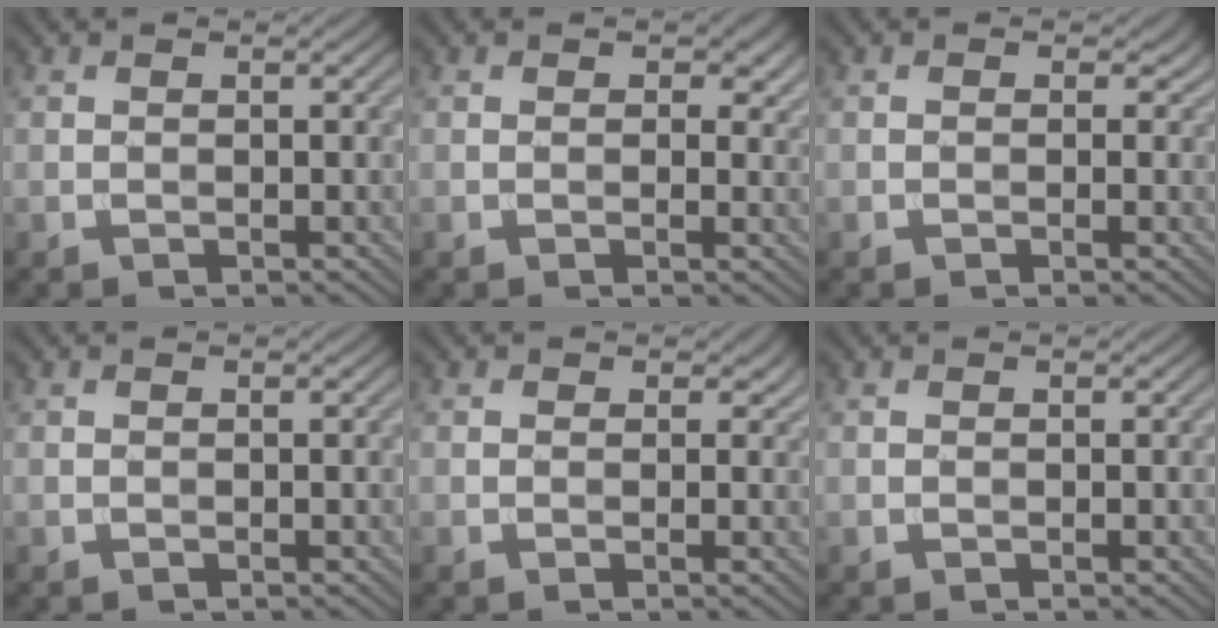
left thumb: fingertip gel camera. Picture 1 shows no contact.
{"total": 2.1, "force": [0.8, 1.5, 1.2], "torque": [-0.027, -0.008, 0.010]}
{"total": 0.8, "force": [0.0, 0.7, 0.4], "torque": [-0.006, -0.006, -0.004]}
{"total": 0.0}
{"total": 1.2, "force": [0.5, 1.1, 0.4], "torque": [-0.010, -0.006, 0.005]}
{"total": 0.0}